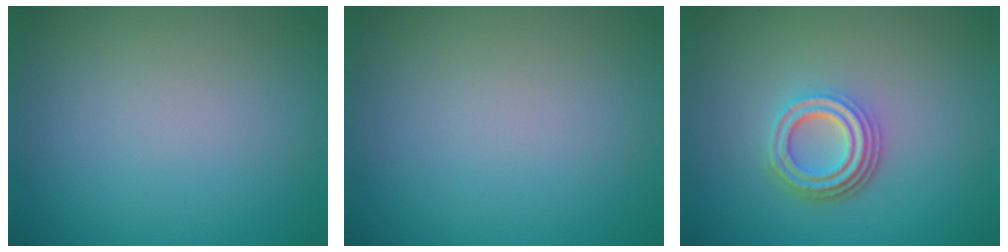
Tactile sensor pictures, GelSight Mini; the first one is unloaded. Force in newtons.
{"total": 0.0}
{"total": 4.1, "press": 3.1, "slide": 2.7}